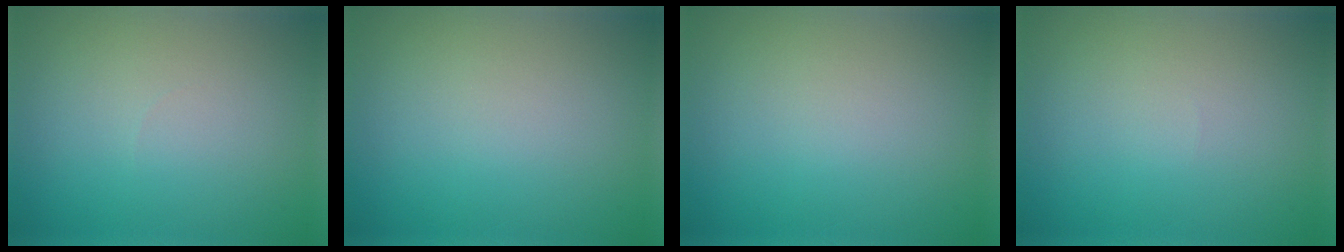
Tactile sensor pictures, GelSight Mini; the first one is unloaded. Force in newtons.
{"total": 0.0}
{"total": 0.0}
{"total": 0.0}